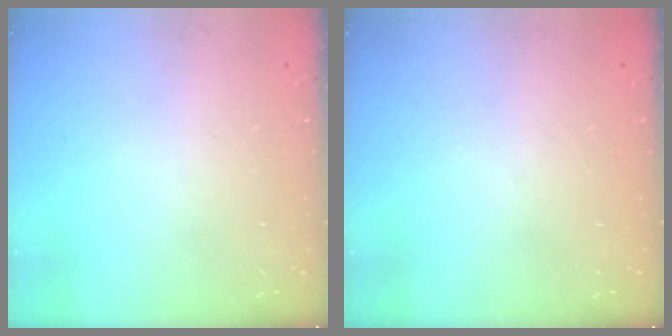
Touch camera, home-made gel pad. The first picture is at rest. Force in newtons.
{"total": 0.0}